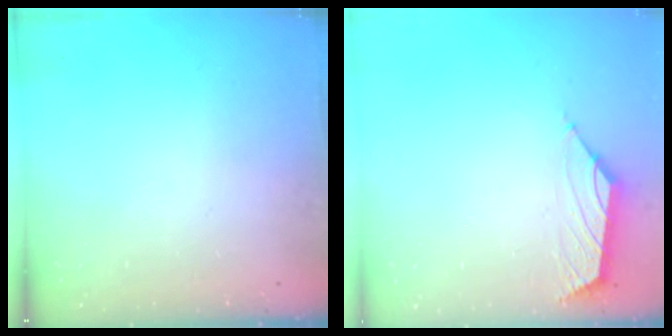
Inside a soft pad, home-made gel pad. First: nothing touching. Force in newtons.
{"total": 1.6, "press": 1.5, "slide": 0.7}